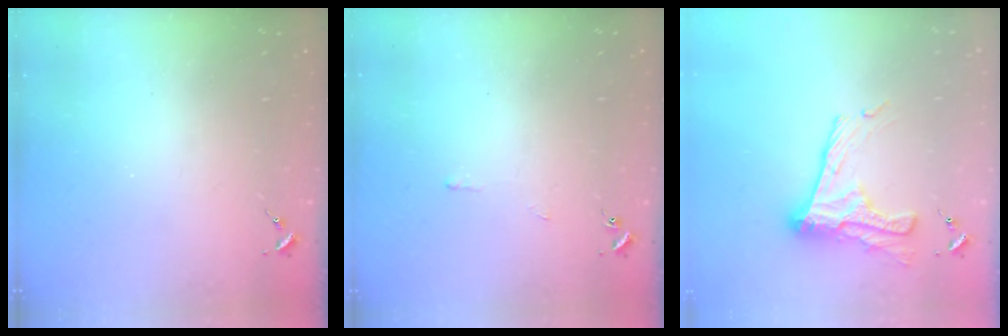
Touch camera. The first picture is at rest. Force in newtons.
{"total": 2.5, "press": 2.5, "slide": 0.5}
{"total": 15.8, "press": 15.8, "slide": 1.0}